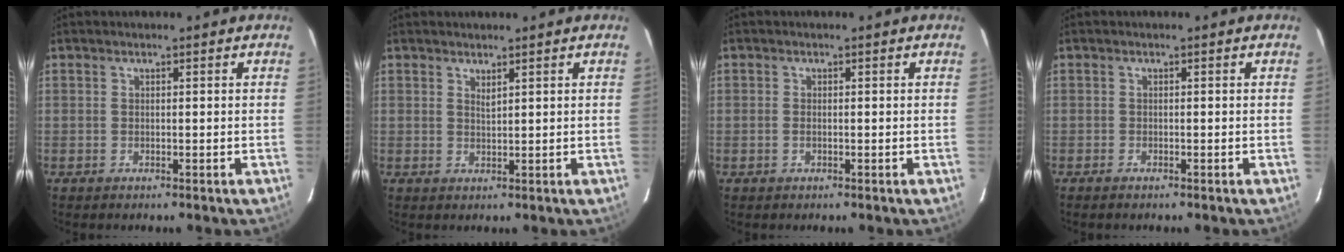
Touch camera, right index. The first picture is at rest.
{"total": 1.2, "force": [1.0, 0.2, 0.7], "torque": [-0.013, -0.001, 0.018]}
{"total": 0.9, "force": [-0.3, 0.5, 0.7], "torque": [-0.014, 0.000, -0.006]}
{"total": 0.8, "force": [-0.7, 0.2, 0.3], "torque": [-0.008, -0.002, -0.014]}